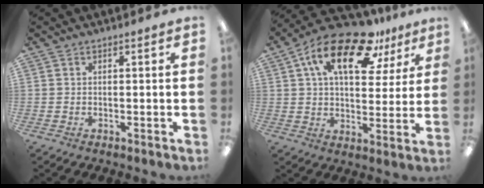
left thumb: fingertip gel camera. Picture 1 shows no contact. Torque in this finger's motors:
{"motor_torque": [0.37, 0.50, 1.62, -1.15, 0.37]}